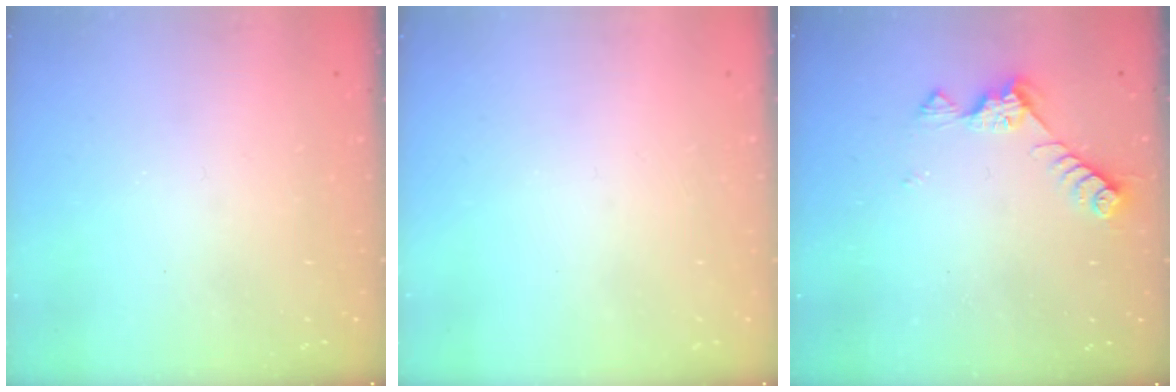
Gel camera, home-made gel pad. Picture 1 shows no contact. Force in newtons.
{"total": 0.0}
{"total": 6.3, "press": 6.2, "slide": 0.6}